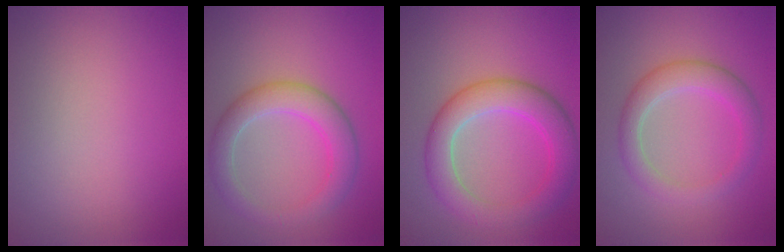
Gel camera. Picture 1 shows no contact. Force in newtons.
{"total": 4.4, "press": 4.3, "slide": 0.2}
{"total": 5.7, "press": 5.7, "slide": 0.2}
{"total": 3.5, "press": 3.5, "slide": 0.4}